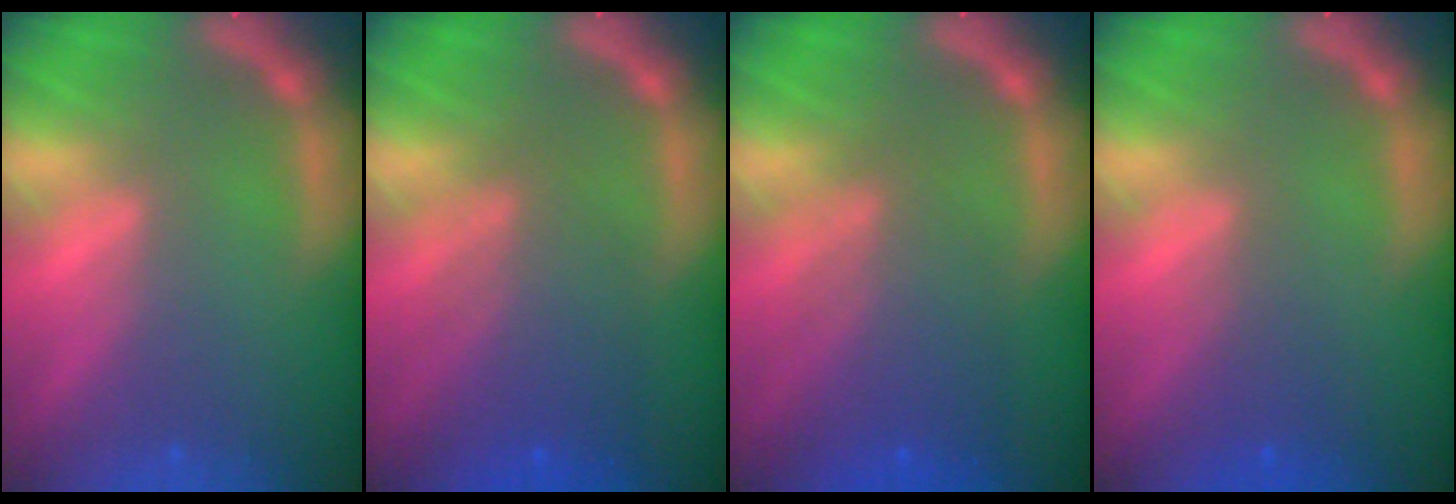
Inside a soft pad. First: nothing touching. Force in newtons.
{"total": 5.5}
{"total": 5.5}
{"total": 2.0}